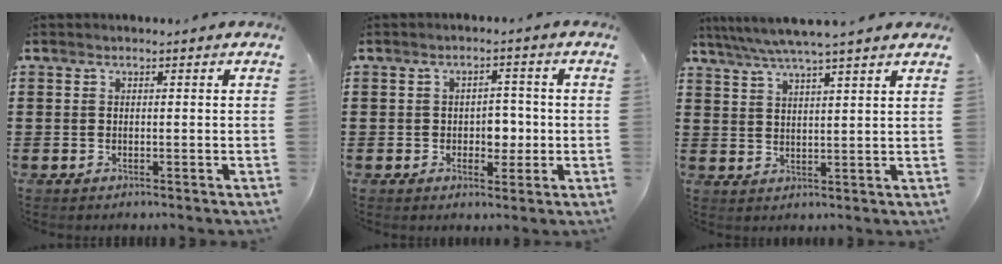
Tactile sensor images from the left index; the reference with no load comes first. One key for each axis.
{"total": 3.8, "fx": -0.5, "fy": 2.7, "fz": 2.6, "tx": -0.048, "ty": 0.004, "tz": -0.017}
{"total": 4.9, "fx": 4.2, "fy": -0.4, "fz": 2.4, "tx": -0.060, "ty": -0.017, "tz": 0.074}